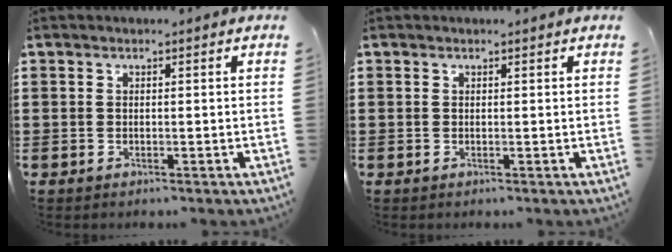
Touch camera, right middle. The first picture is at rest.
{"total": 0.0}